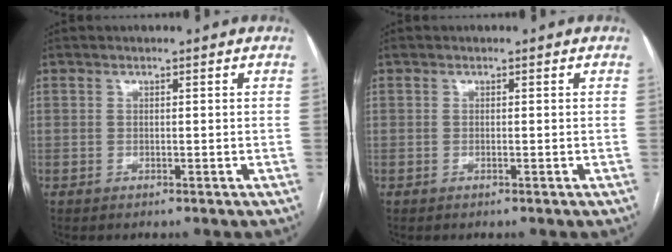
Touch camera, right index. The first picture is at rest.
{"total": 0.0}